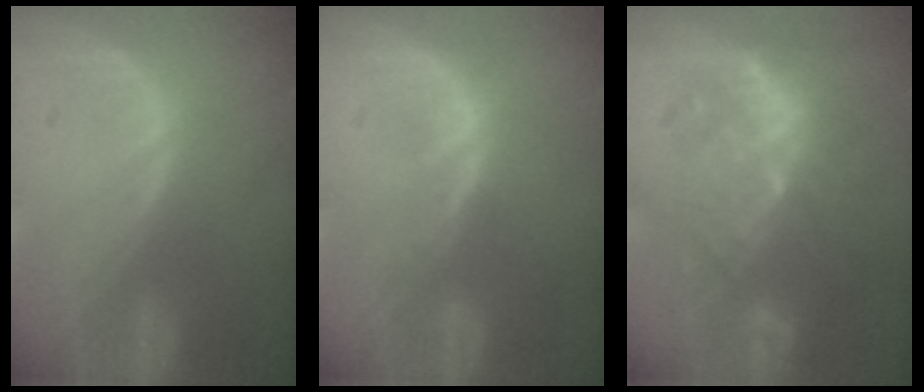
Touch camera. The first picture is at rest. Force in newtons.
{"total": 1.4, "press": 1.4, "slide": 0.1}
{"total": 9.4, "press": 9.0, "slide": 2.7}